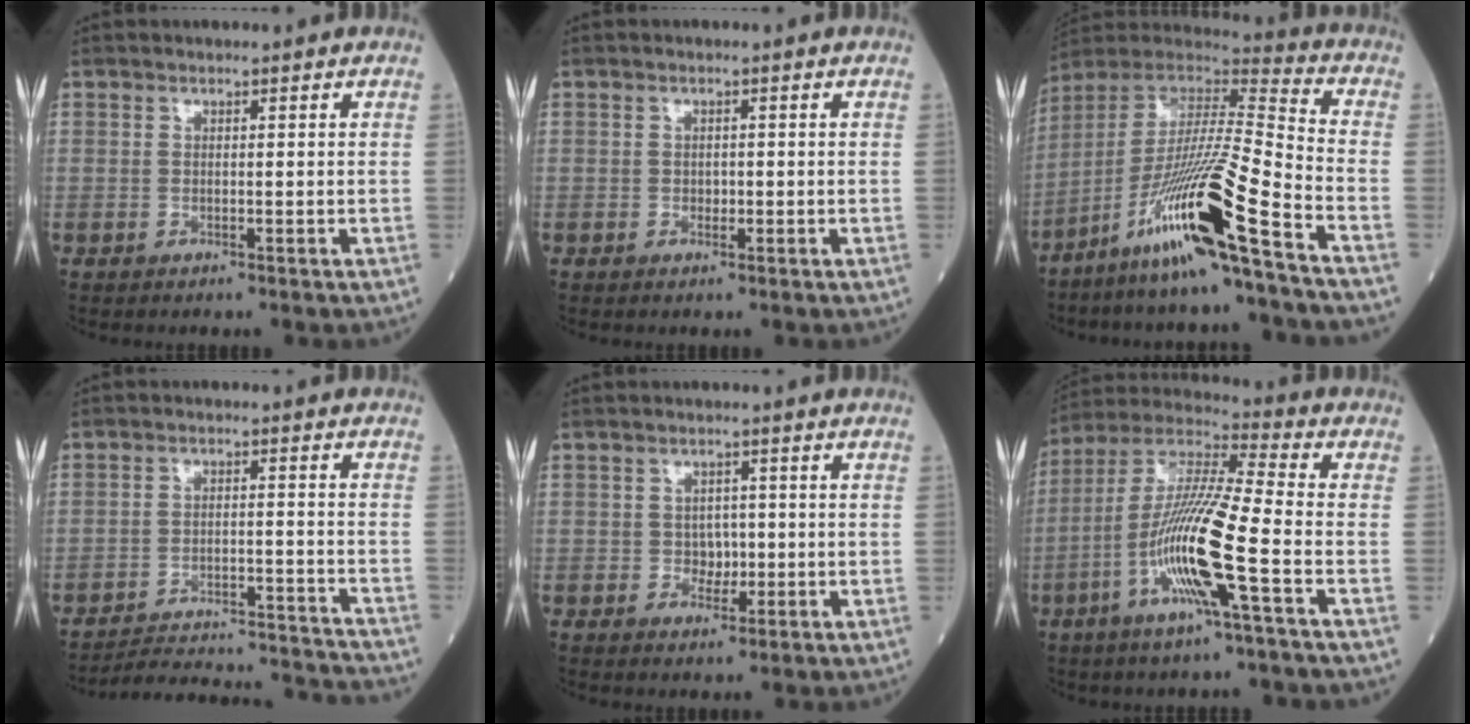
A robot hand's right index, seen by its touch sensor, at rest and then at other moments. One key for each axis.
{"total": 0.9, "fx": -0.1, "fy": 0.7, "fz": 0.5, "tx": -0.005, "ty": 0.003, "tz": 0.002}
{"total": 19.0, "fx": -11.0, "fy": -1.0, "fz": 15.5, "tx": -0.324, "ty": -0.031, "tz": -0.209}
{"total": 17.8, "fx": -17.5, "fy": 0.3, "fz": 3.3, "tx": -0.058, "ty": -0.002, "tz": -0.237}
{"total": 2.6, "fx": -0.2, "fy": 2.1, "fz": 1.5, "tx": -0.012, "ty": 0.006, "tz": 0.001}
{"total": 15.1, "fx": -5.0, "fy": 0.0, "fz": 14.2, "tx": -0.289, "ty": -0.003, "tz": -0.100}